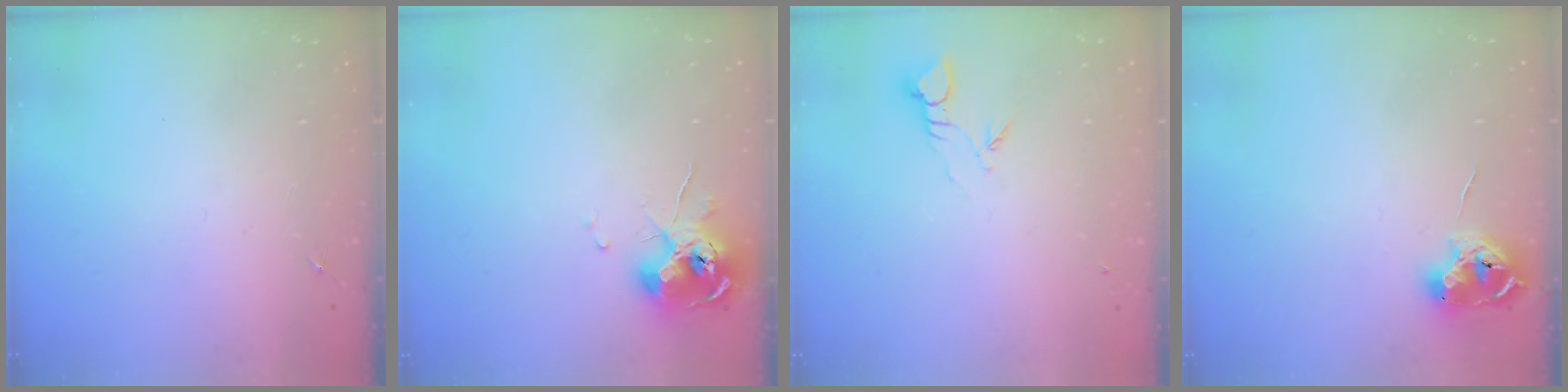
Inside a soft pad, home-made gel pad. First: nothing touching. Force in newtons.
{"total": 10.3, "press": 10.2, "slide": 1.5}
{"total": 3.7, "press": 3.7, "slide": 0.3}
{"total": 9.6, "press": 9.6, "slide": 0.6}